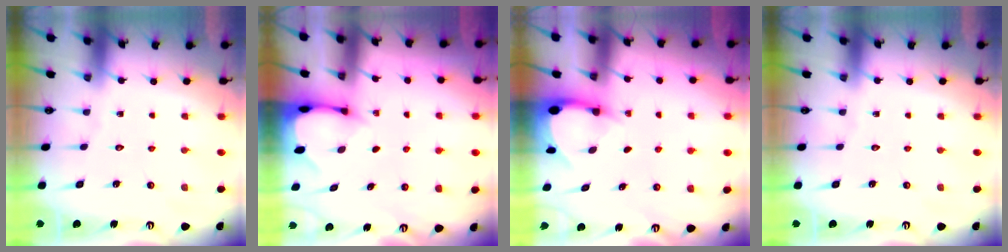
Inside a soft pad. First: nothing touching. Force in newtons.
{"total": 2.1, "press": 2.1, "slide": 0.1}
{"total": 3.5, "press": 3.5, "slide": 0.2}
{"total": 0.0}